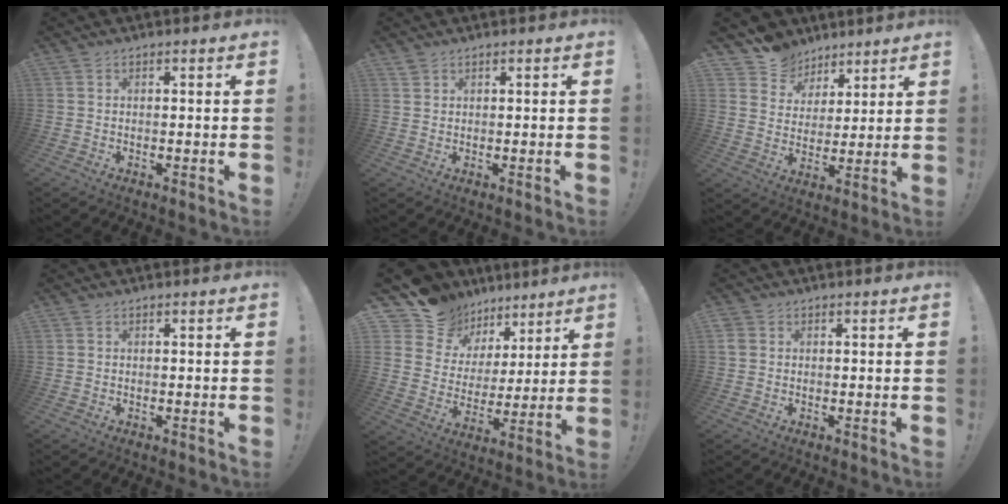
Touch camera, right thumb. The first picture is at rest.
{"total": 1.3, "force": [1.2, 0.4, 0.3], "torque": [0.002, -0.008, 0.023]}
{"total": 9.6, "force": [6.5, 7.0, 0.8], "torque": [-0.016, -0.053, 0.130]}
{"total": 0.0}
{"total": 11.5, "force": [9.0, 7.1, 0.9], "torque": [-0.024, -0.076, 0.174]}
{"total": 2.3, "force": [0.7, 1.9, 1.1], "torque": [-0.017, 0.003, 0.014]}